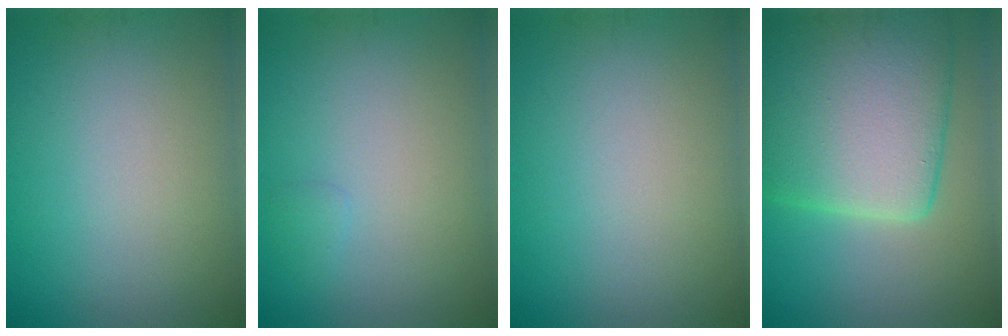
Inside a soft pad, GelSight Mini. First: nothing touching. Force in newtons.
{"total": 0.6, "press": 0.6, "slide": 0.1}
{"total": 0.0}
{"total": 13.2, "press": 13.2, "slide": 0.5}